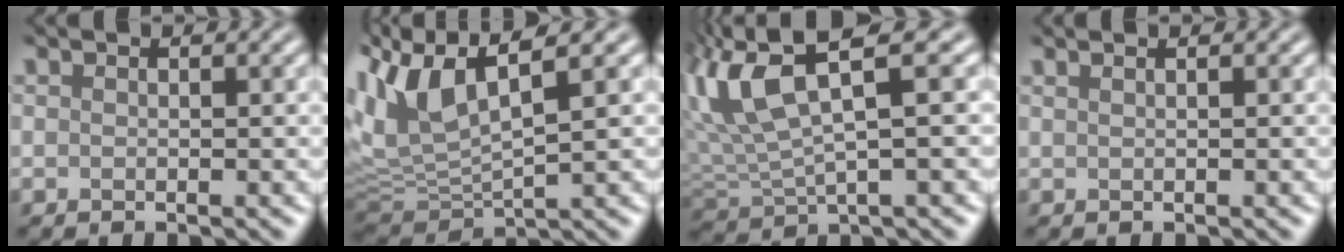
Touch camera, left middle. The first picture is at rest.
{"total": 5.9, "force": [2.3, 1.9, 5.0], "torque": [-0.137, 0.000, 0.069]}
{"total": 6.0, "force": [2.6, 1.4, 5.2], "torque": [-0.138, 0.005, 0.075]}
{"total": 2.5, "force": [1.6, 1.2, 1.5], "torque": [-0.012, 0.029, 0.013]}